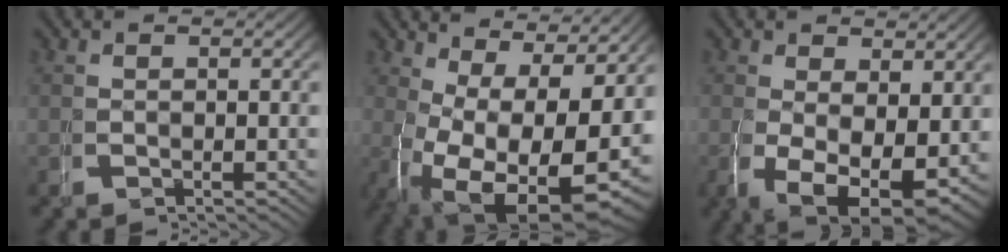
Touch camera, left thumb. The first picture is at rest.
{"total": 13.9, "force": [-1.7, 9.1, 10.4], "torque": [-0.190, -0.077, 0.023]}
{"total": 8.1, "force": [-2.9, 5.4, 5.4], "torque": [-0.106, -0.061, -0.020]}